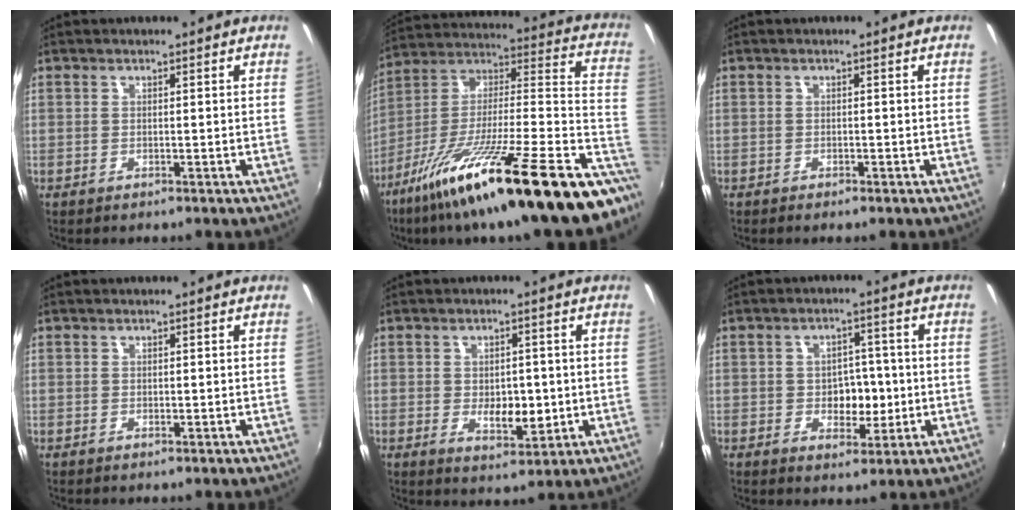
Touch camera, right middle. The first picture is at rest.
{"total": 33.3, "force": [-19.5, 4.8, 26.6], "torque": [-0.371, -0.023, -0.316]}
{"total": 0.8, "force": [-0.7, 0.3, 0.4], "torque": [-0.010, -0.004, -0.013]}
{"total": 0.0}
{"total": 5.8, "force": [-0.7, 3.3, 4.7], "torque": [-0.076, -0.009, -0.006]}
{"total": 6.0, "force": [-0.7, 4.4, 4.1], "torque": [-0.063, 0.002, -0.005]}